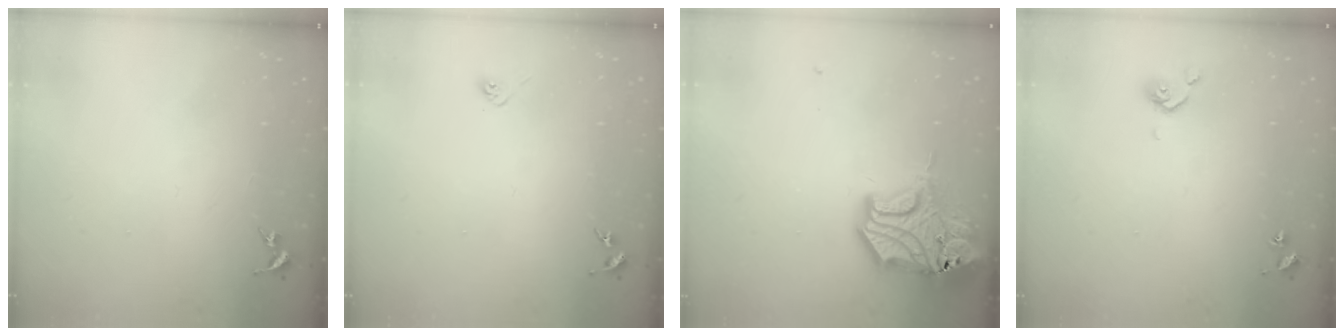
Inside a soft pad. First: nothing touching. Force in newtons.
{"total": 2.8, "press": 2.6, "slide": 1.1}
{"total": 18.5, "press": 18.3, "slide": 2.6}
{"total": 5.0, "press": 4.9, "slide": 1.2}